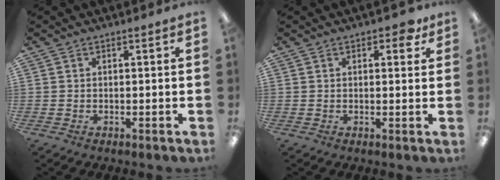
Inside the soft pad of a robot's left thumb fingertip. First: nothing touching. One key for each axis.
{"total": 2.9, "fx": 1.5, "fy": 1.6, "fz": 1.9, "tx": -0.017, "ty": -0.004, "tz": 0.020}